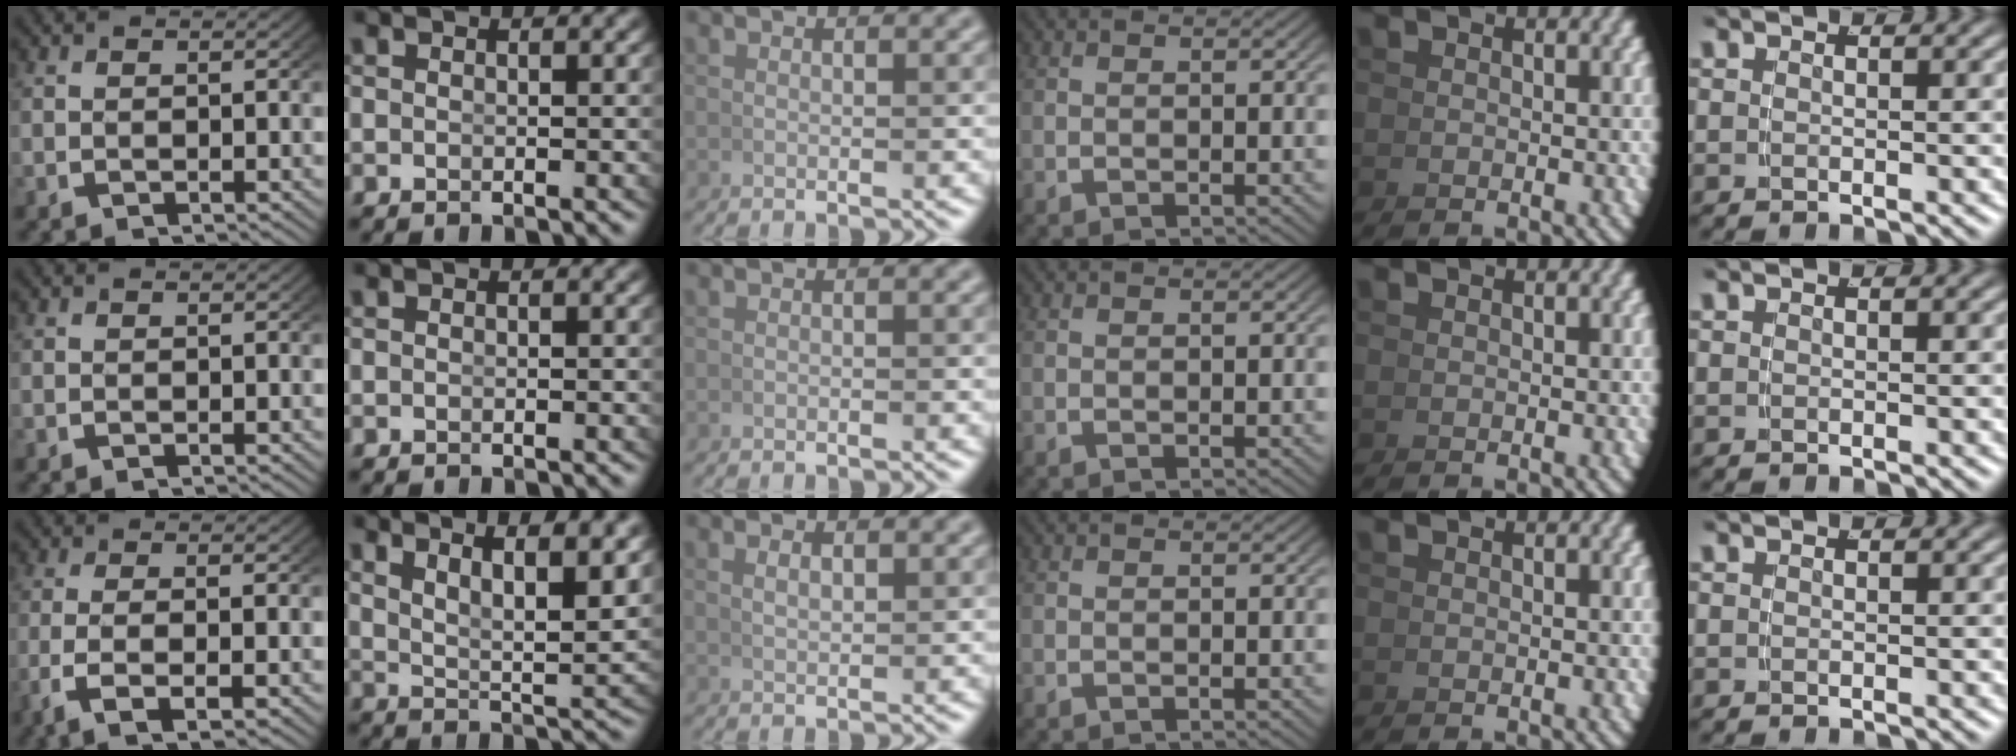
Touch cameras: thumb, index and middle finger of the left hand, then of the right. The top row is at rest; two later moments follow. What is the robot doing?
{"motion": "lift_and_place", "object": "hoodie"}